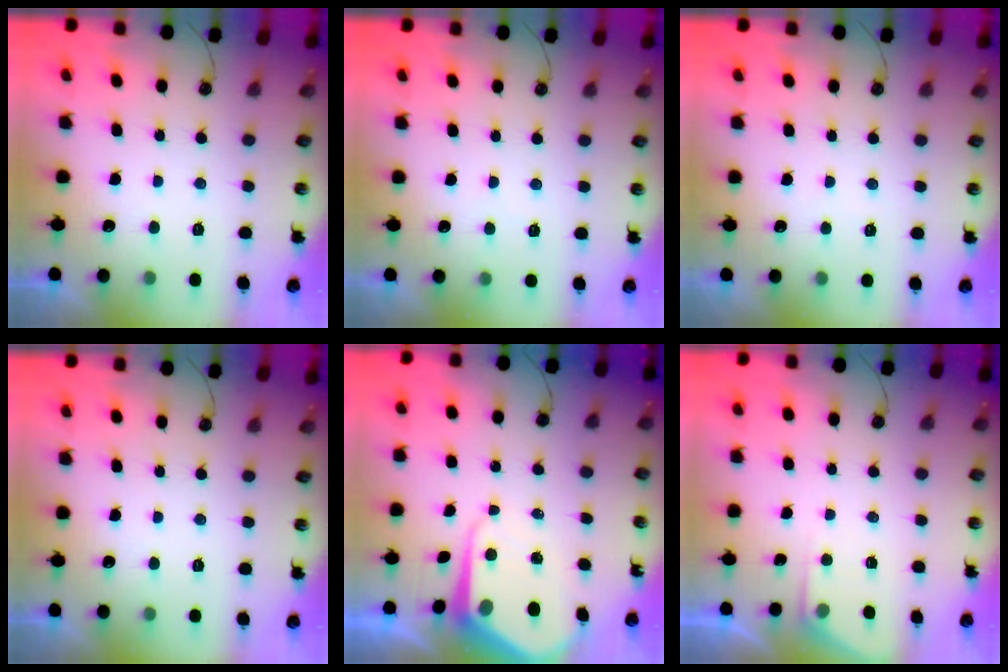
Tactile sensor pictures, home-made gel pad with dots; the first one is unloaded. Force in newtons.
{"total": 2.4, "press": 2.4, "slide": 0.4}
{"total": 3.0, "press": 2.9, "slide": 0.5}
{"total": 0.0}
{"total": 8.4, "press": 8.4, "slide": 0.7}
{"total": 3.3, "press": 3.3, "slide": 0.4}